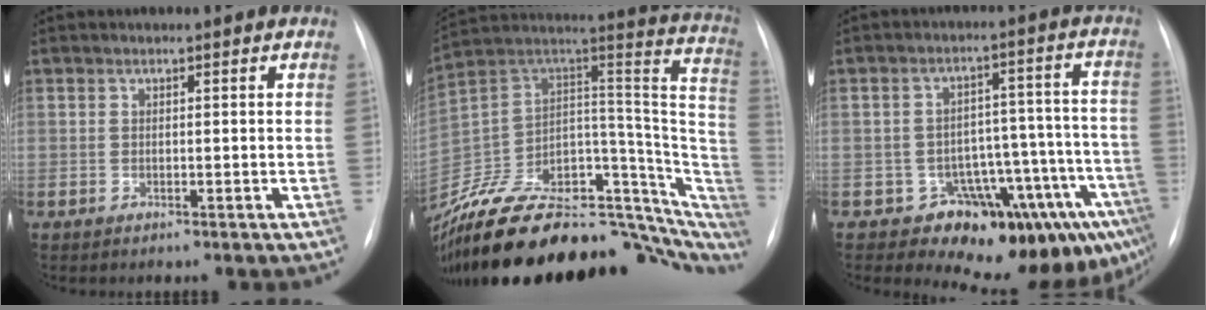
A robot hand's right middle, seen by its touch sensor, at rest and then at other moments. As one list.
[{"total": 33.6, "force": [-24.8, 12.9, 18.6], "torque": [-0.221, 0.033, -0.362]}, {"total": 13.4, "force": [-8.8, 6.1, 8.0], "torque": [-0.056, 0.071, -0.112]}]